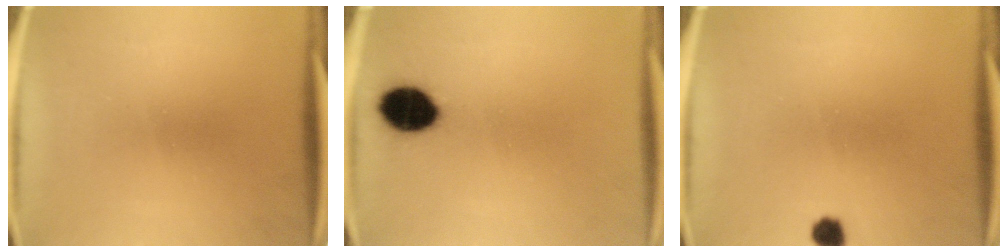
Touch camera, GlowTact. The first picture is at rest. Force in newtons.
{"total": 9.8}
{"total": 2.4}